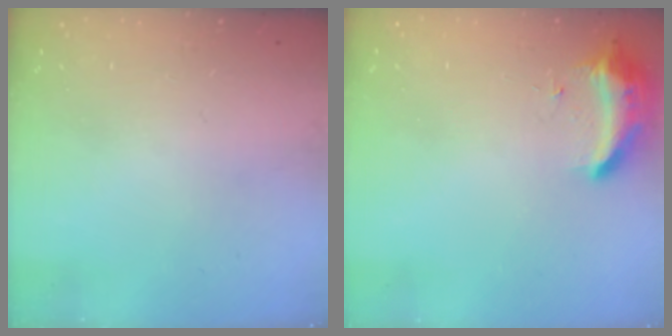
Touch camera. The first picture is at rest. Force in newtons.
{"total": 9.1, "press": 9.1, "slide": 0.0}